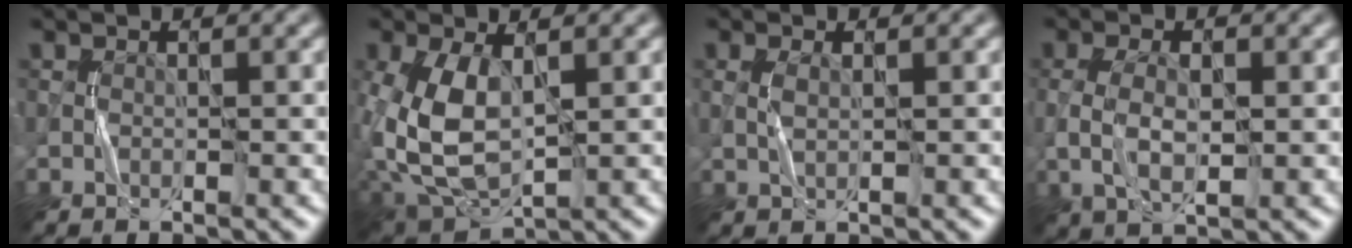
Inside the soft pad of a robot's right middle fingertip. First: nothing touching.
{"total": 8.4, "force": [0.6, 4.7, 6.9], "torque": [-0.169, -0.007, 0.015]}
{"total": 1.3, "force": [0.3, 0.5, 1.1], "torque": [-0.031, 0.002, 0.007]}
{"total": 4.0, "force": [-0.2, 1.9, 3.5], "torque": [-0.082, -0.003, -0.001]}